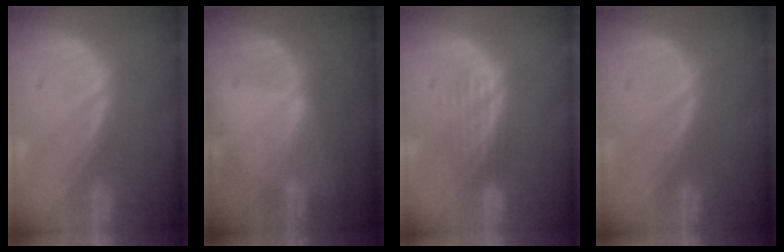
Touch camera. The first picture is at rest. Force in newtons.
{"total": 0.8, "press": 0.8, "slide": 0.2}
{"total": 4.0, "press": 3.5, "slide": 2.1}
{"total": 0.0}